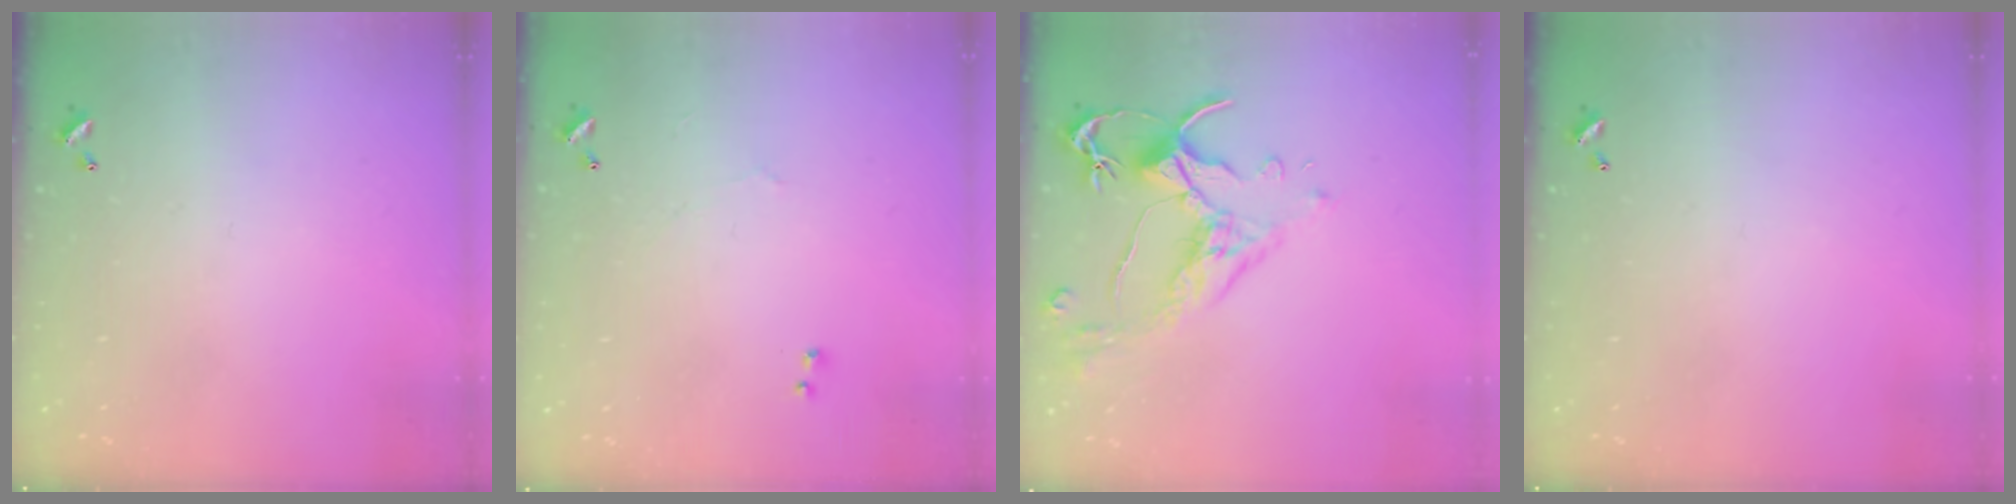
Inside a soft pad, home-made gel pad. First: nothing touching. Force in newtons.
{"total": 1.0, "press": 0.5, "slide": 0.8}
{"total": 2.6, "press": 2.2, "slide": 1.3}
{"total": 0.0}